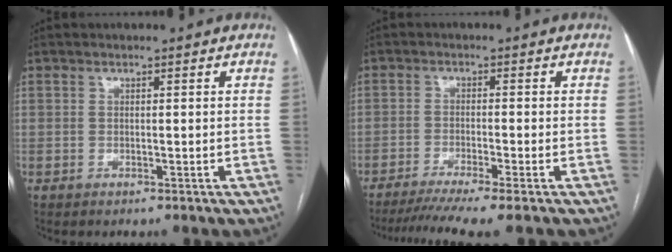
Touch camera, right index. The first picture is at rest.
{"total": 8.4, "force": [-6.7, -1.1, 4.8], "torque": [-0.068, -0.018, -0.106]}